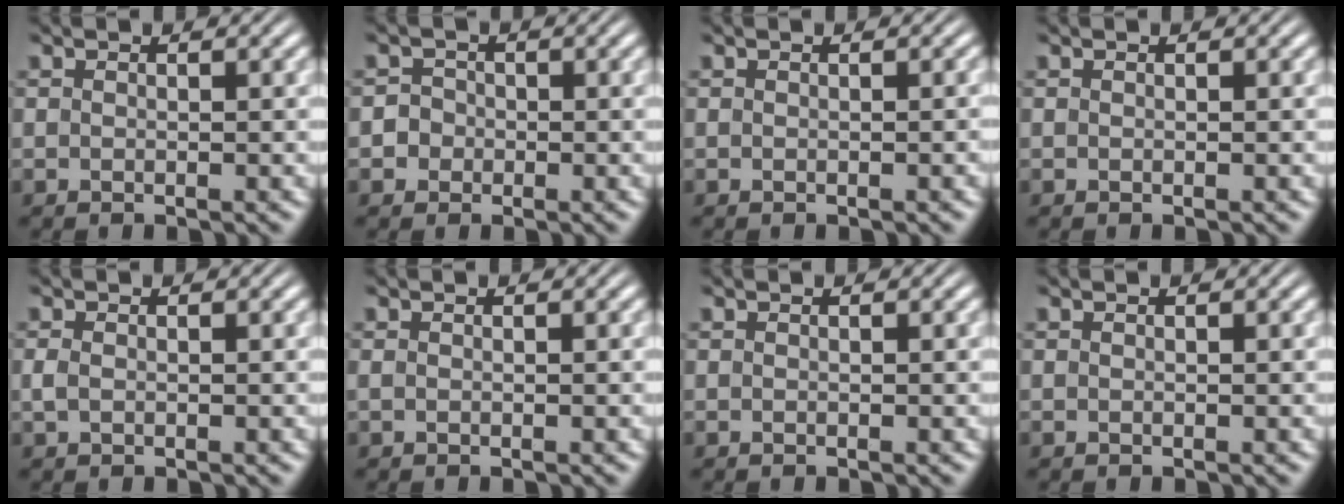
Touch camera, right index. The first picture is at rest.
{"total": 3.7, "force": [-0.8, 3.5, 0.6], "torque": [-0.024, -0.009, -0.021]}
{"total": 0.0}
{"total": 0.0}
{"total": 0.8, "force": [-0.3, 0.5, 0.5], "torque": [-0.019, -0.008, 0.001]}
{"total": 0.6, "force": [-0.1, 0.5, 0.3], "torque": [-0.008, -0.001, -0.003]}
{"total": 0.0}
{"total": 0.0}